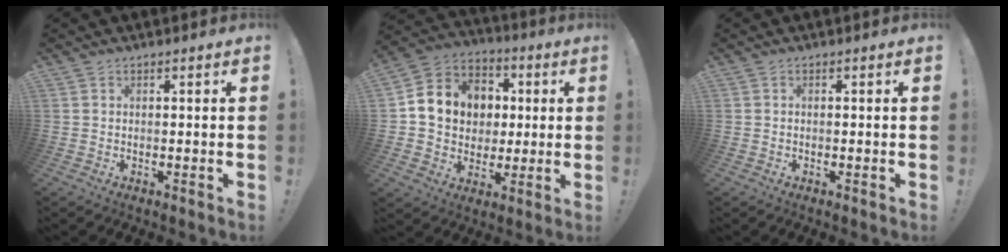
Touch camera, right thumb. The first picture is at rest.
{"total": 13.2, "force": [1.9, 12.0, 5.2], "torque": [-0.059, -0.003, 0.050]}
{"total": 0.0}